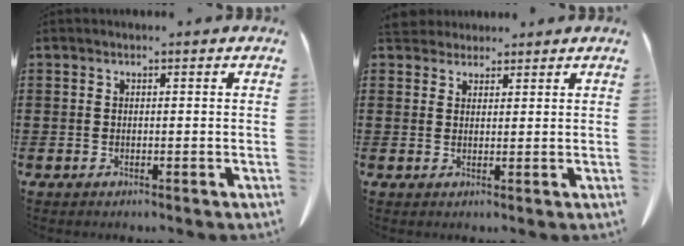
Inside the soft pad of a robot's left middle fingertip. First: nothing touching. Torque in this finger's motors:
{"motor_torque": [1.19, 0.95, 0.01, 0.02]}